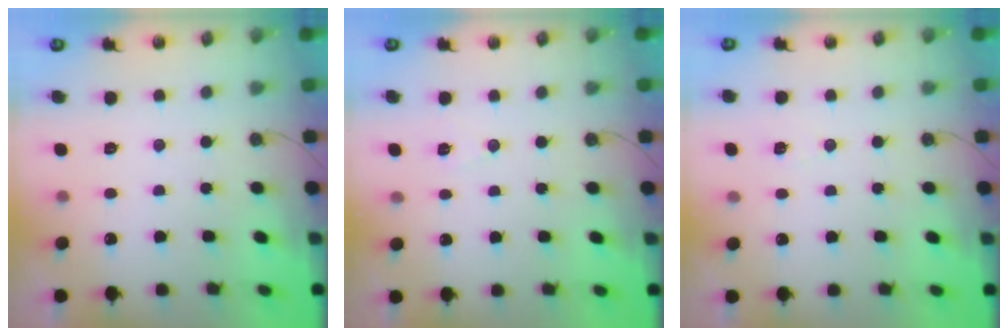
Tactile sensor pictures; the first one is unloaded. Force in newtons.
{"total": 5.8, "press": 3.8, "slide": 4.4}
{"total": 4.2, "press": 3.8, "slide": 1.8}